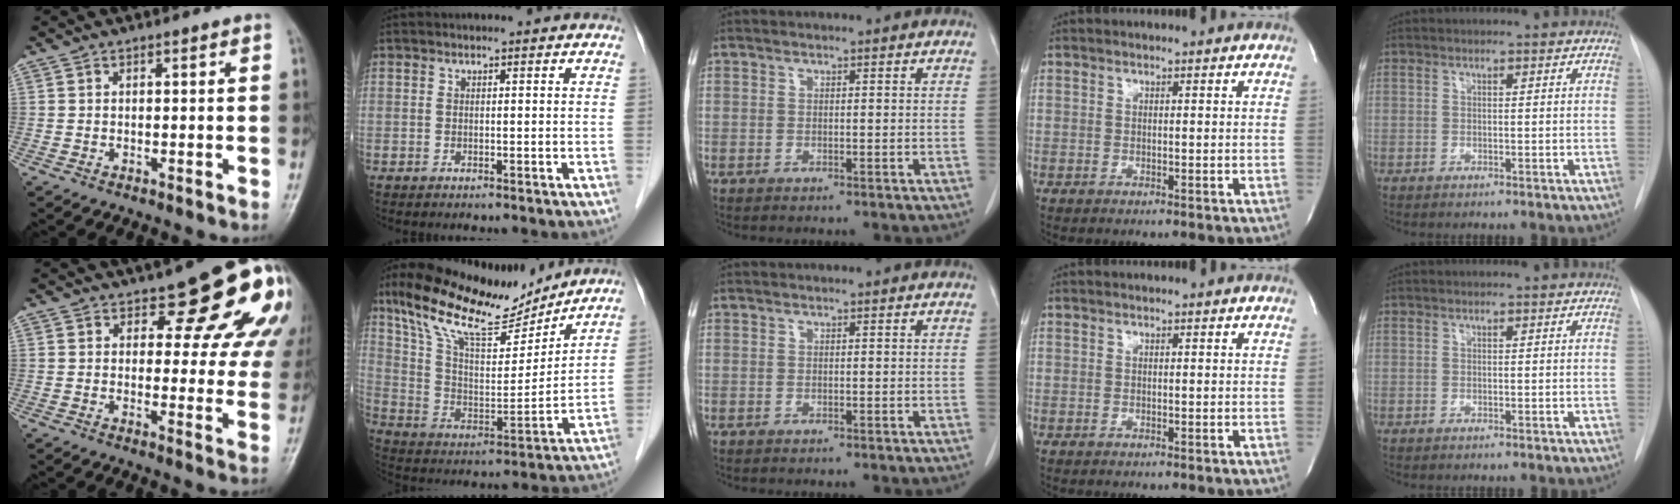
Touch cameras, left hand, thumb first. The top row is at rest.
{"thumb": {"total": 14.6, "force": [7.3, 6.5, 10.8], "torque": [-0.088, -0.039, 0.081]}, "index": {"total": 18.0, "force": [14.3, 4.6, 9.9], "torque": [-0.180, 0.011, 0.254]}}